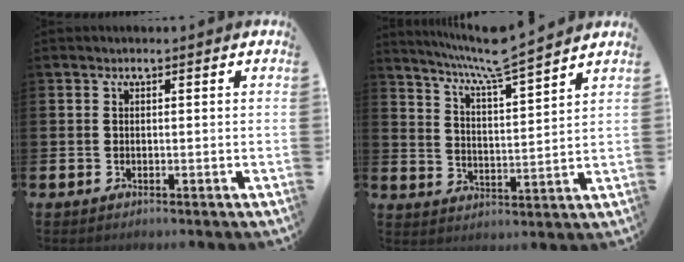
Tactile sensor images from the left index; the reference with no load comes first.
{"total": 7.5, "force": [7.0, -0.1, 2.6], "torque": [-0.078, -0.043, 0.123]}